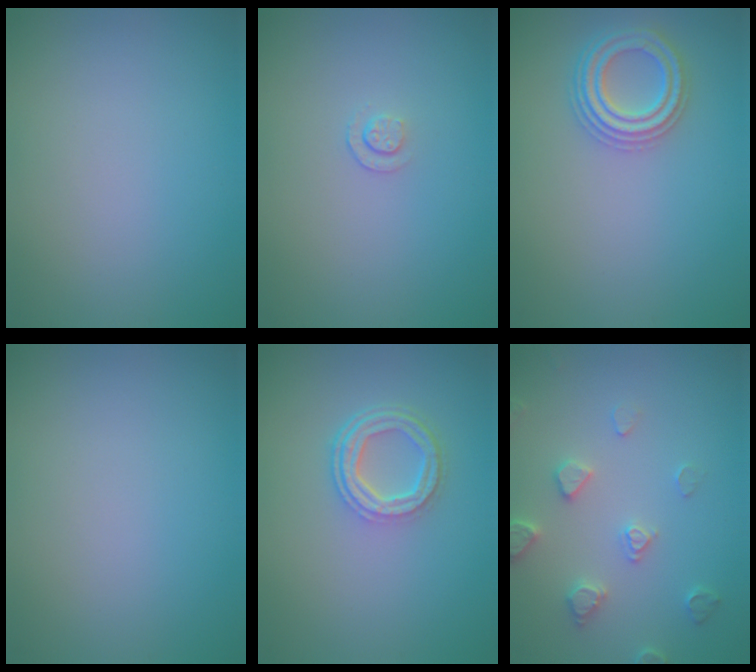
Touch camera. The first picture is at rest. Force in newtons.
{"total": 0.8, "press": 0.5, "slide": 0.7}
{"total": 3.3, "press": 3.2, "slide": 0.7}
{"total": 0.0}
{"total": 3.8, "press": 2.9, "slide": 2.4}
{"total": 2.9, "press": 2.8, "slide": 0.7}